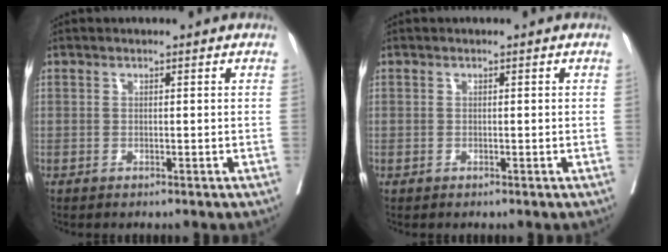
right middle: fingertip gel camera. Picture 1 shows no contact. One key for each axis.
{"total": 0.0}